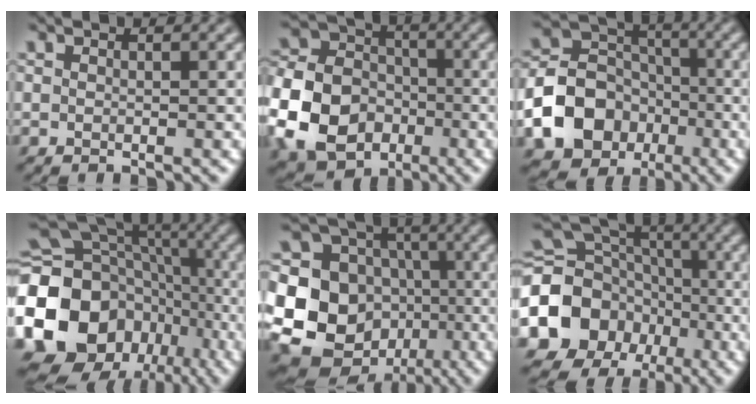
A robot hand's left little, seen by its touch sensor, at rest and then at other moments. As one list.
[{"total": 12.0, "force": [-4.1, 9.4, 6.3], "torque": [-0.160, -0.015, -0.095]}, {"total": 10.1, "force": [-3.8, 8.1, 4.8], "torque": [-0.092, -0.003, -0.091]}, {"total": 23.1, "force": [-6.4, 19.8, 10.2], "torque": [-0.214, -0.014, -0.127]}, {"total": 18.3, "force": [-3.6, 16.4, 7.3], "torque": [-0.181, 0.006, -0.084]}, {"total": 13.5, "force": [-3.7, 11.4, 6.2], "torque": [-0.153, -0.013, -0.080]}]